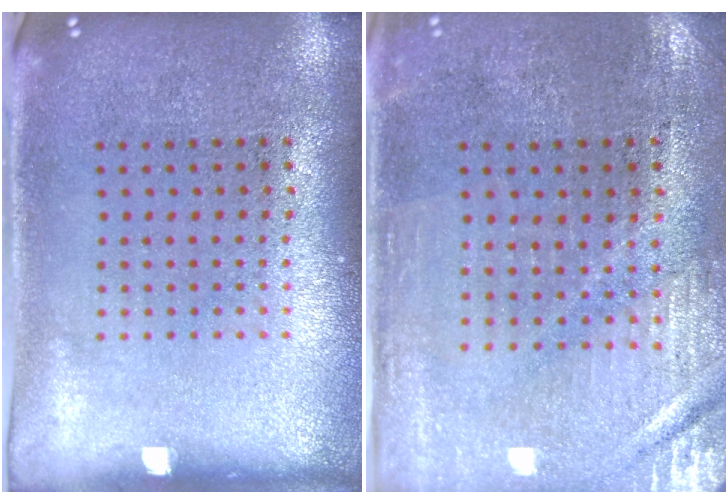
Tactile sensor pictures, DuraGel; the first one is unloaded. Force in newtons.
{"total": 0.6, "press": 0.5, "slide": 0.3}